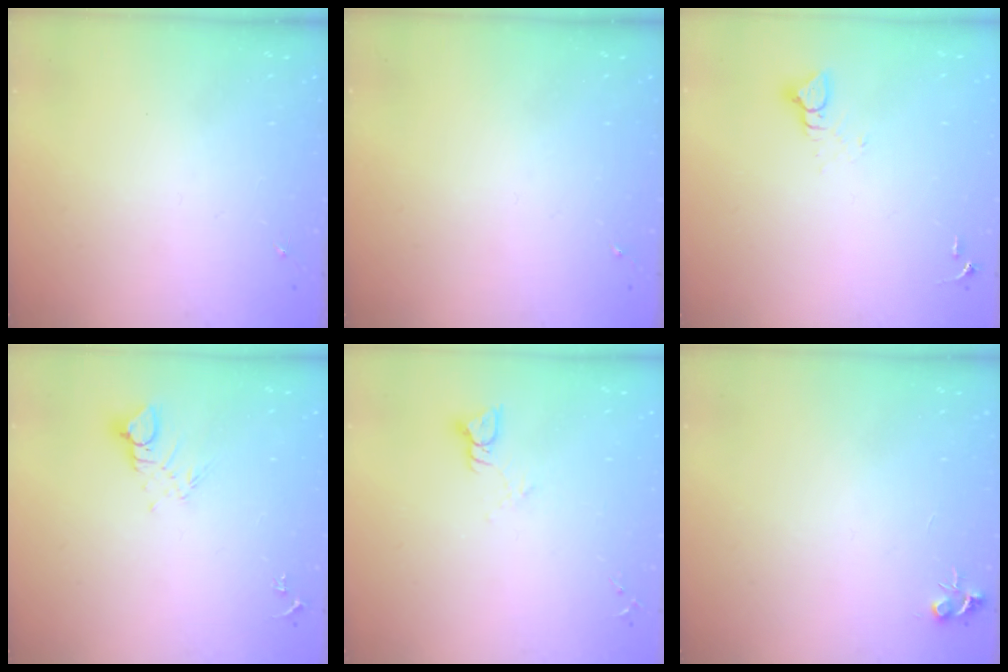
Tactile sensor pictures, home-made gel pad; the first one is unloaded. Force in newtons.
{"total": 0.0}
{"total": 3.6, "press": 3.6, "slide": 0.2}
{"total": 6.7, "press": 6.7, "slide": 0.4}
{"total": 3.6, "press": 3.6, "slide": 0.4}
{"total": 4.7, "press": 4.7, "slide": 0.6}